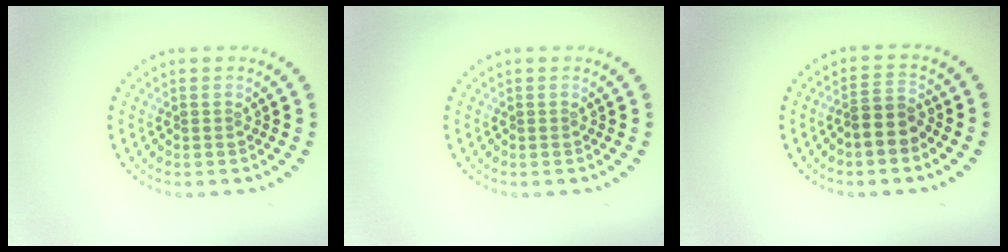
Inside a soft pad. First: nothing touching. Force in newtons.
{"total": 0.0}
{"total": 2.6, "press": 2.3, "slide": 1.3}